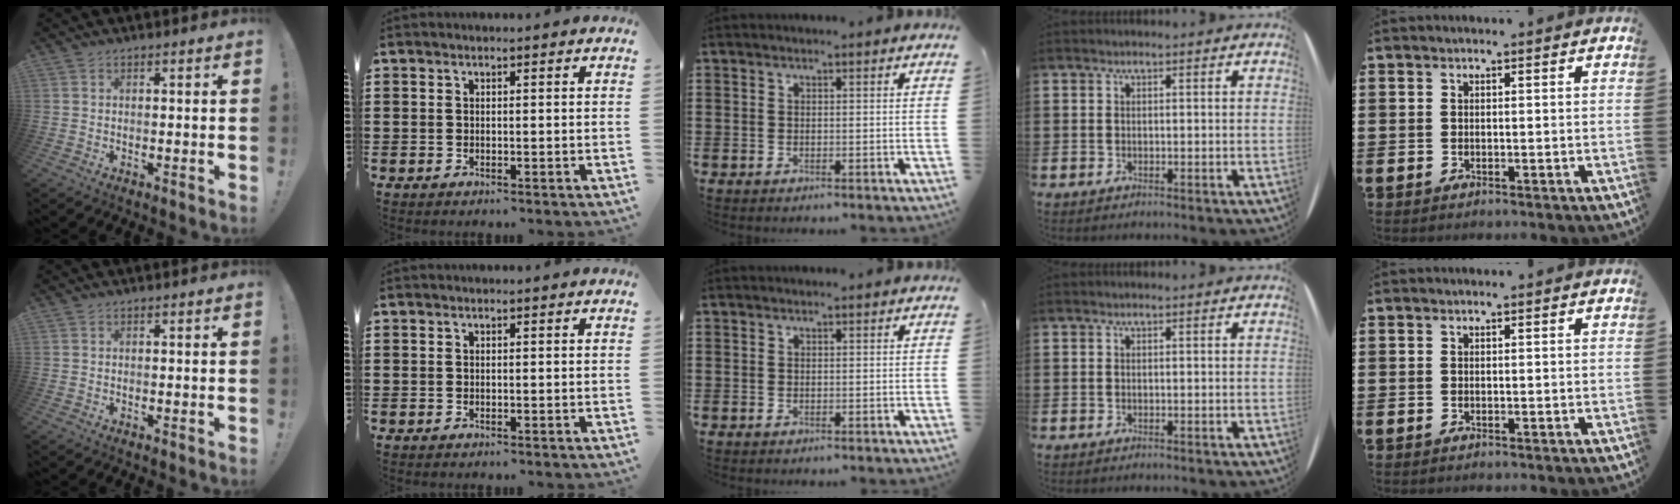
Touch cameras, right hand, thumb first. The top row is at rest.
{}